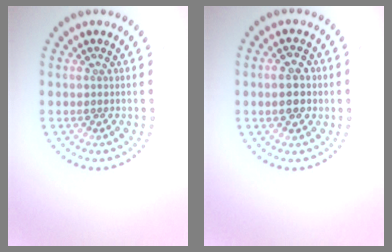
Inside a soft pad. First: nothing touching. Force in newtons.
{"total": 3.2, "press": 3.2, "slide": 0.2}